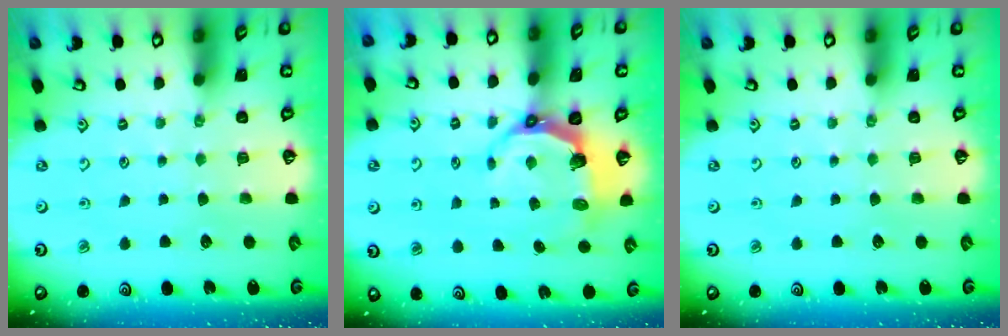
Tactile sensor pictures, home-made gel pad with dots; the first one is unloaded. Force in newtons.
{"total": 6.8, "press": 5.2, "slide": 4.4}
{"total": 0.0}